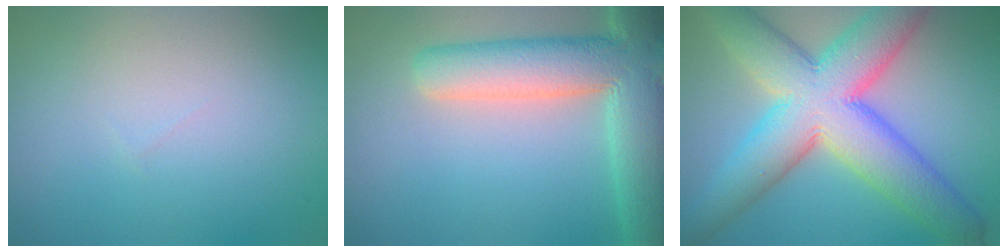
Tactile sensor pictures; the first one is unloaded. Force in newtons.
{"total": 9.7, "press": 9.6, "slide": 1.2}
{"total": 12.2, "press": 12.2, "slide": 0.5}